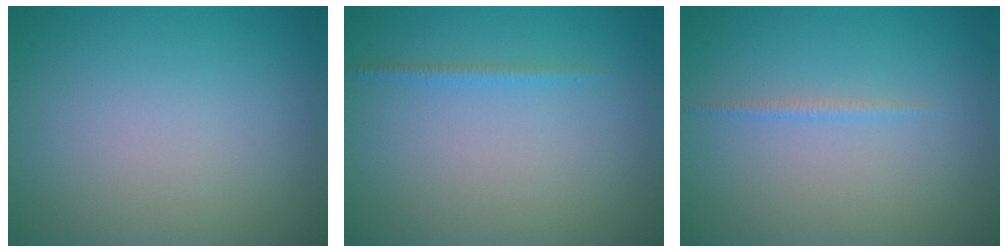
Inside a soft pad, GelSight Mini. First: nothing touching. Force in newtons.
{"total": 0.8, "press": 0.8, "slide": 0.1}
{"total": 0.7, "press": 0.7, "slide": 0.1}